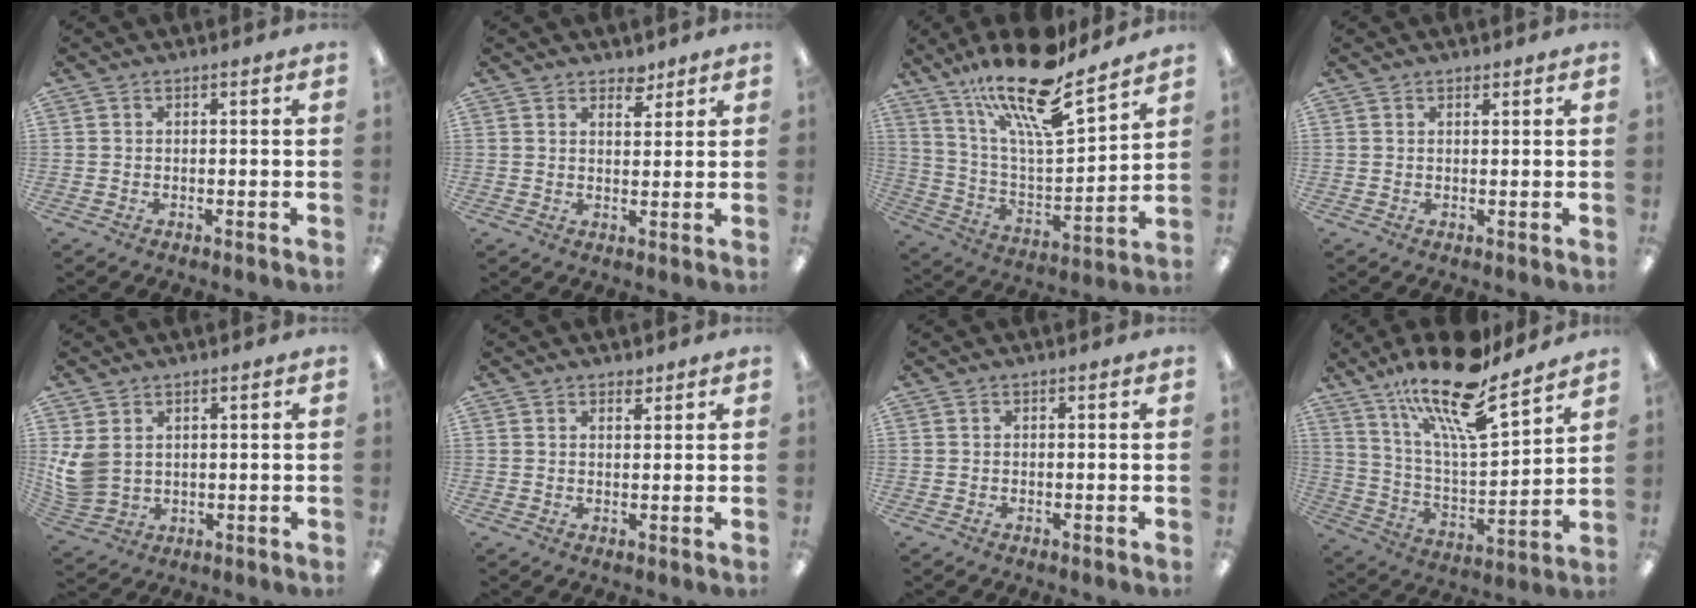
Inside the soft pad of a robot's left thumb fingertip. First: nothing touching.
{"total": 3.9, "force": [3.2, 1.9, 1.2], "torque": [0.003, -0.021, 0.053]}
{"total": 21.4, "force": [16.3, 5.2, 12.7], "torque": [-0.231, -0.103, 0.276]}
{"total": 0.9, "force": [0.8, 0.4, 0.2], "torque": [0.004, -0.003, 0.013]}
{"total": 6.7, "force": [2.5, 5.1, 3.5], "torque": [-0.092, -0.005, 0.052]}
{"total": 1.9, "force": [1.6, 0.8, 0.6], "torque": [0.004, -0.009, 0.027]}
{"total": 0.0}
{"total": 21.1, "force": [16.3, 5.1, 12.4], "torque": [-0.227, -0.099, 0.275]}